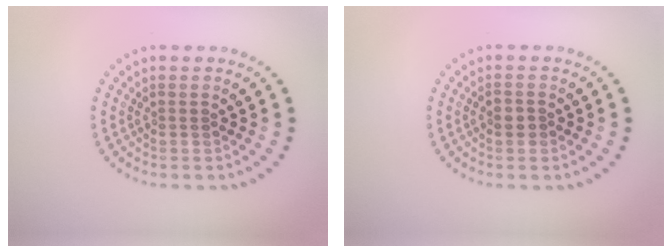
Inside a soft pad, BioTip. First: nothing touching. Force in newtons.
{"total": 1.3, "press": 1.2, "slide": 0.3}